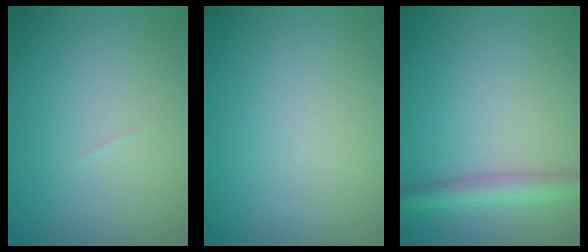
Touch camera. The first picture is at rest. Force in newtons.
{"total": 0.0}
{"total": 2.9, "press": 2.9, "slide": 0.1}